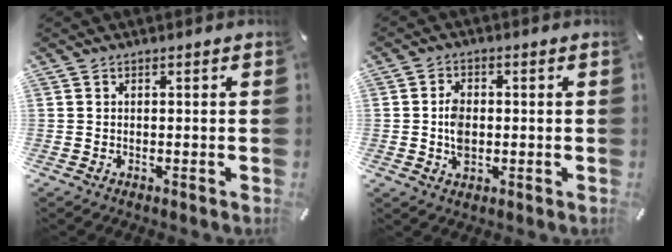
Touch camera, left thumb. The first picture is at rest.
{"total": 5.3, "force": [-0.4, 3.7, 3.8], "torque": [-0.076, 0.000, -0.011]}